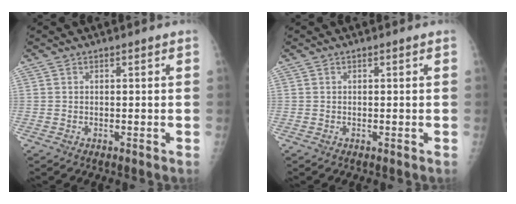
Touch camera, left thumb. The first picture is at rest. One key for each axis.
{"total": 0.0}